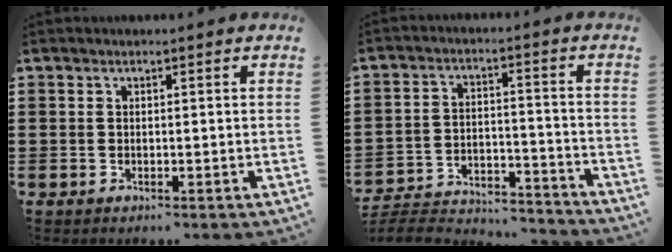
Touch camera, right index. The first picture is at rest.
{"total": 4.9, "force": [-4.7, 0.8, 1.1], "torque": [-0.027, 0.002, -0.097]}